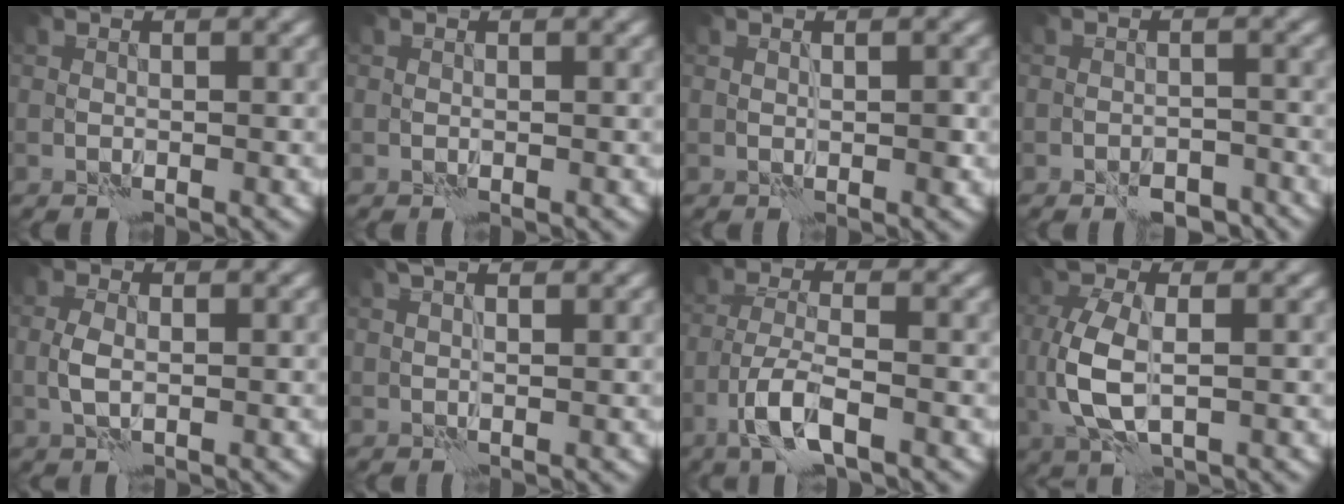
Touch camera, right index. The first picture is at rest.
{"total": 0.0}
{"total": 1.0, "force": [0.2, 0.4, 0.8], "torque": [-0.008, -0.004, 0.006]}
{"total": 4.0, "force": [-3.2, 1.8, 1.5], "torque": [-0.011, 0.003, -0.044]}
{"total": 1.6, "force": [0.1, 0.7, 1.5], "torque": [-0.034, -0.001, 0.000]}
{"total": 2.0, "force": [1.6, 0.1, 1.2], "torque": [-0.024, 0.002, 0.022]}
{"total": 4.0, "force": [-2.1, 0.9, 3.3], "torque": [-0.067, -0.001, -0.046]}
{"total": 5.4, "force": [0.4, 2.5, 4.8], "torque": [-0.117, -0.005, 0.011]}